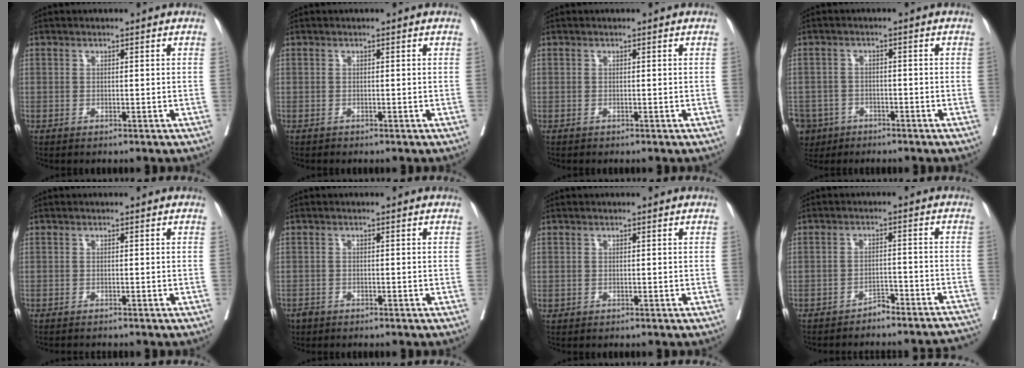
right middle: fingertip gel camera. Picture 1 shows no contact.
{"total": 0.0}
{"total": 0.0}
{"total": 10.1, "force": [-6.0, 7.8, 2.5], "torque": [-0.083, -0.008, -0.096]}
{"total": 1.4, "force": [-1.3, 0.1, 0.3], "torque": [-0.008, -0.004, -0.019]}
{"total": 1.9, "force": [-1.5, 1.2, 0.2], "torque": [-0.009, 0.001, -0.027]}
{"total": 0.0}
{"total": 9.4, "force": [-8.9, 2.1, 2.1], "torque": [0.004, 0.019, -0.104]}